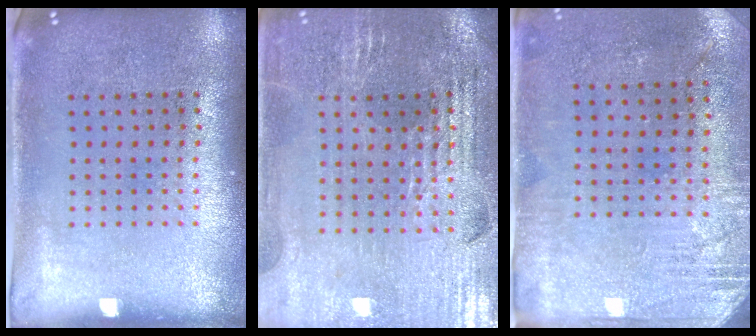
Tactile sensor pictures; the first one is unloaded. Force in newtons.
{"total": 2.9, "press": 2.8, "slide": 0.5}
{"total": 2.8, "press": 2.5, "slide": 1.4}